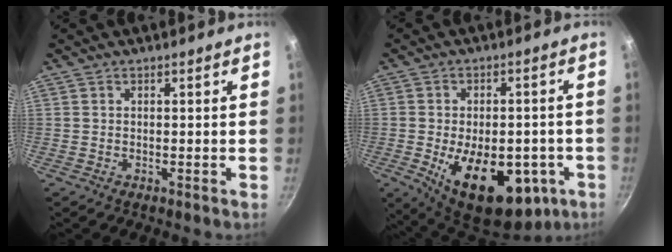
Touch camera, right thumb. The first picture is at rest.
{"total": 20.9, "force": [-6.6, 11.9, 15.9], "torque": [-0.202, 0.001, -0.076]}